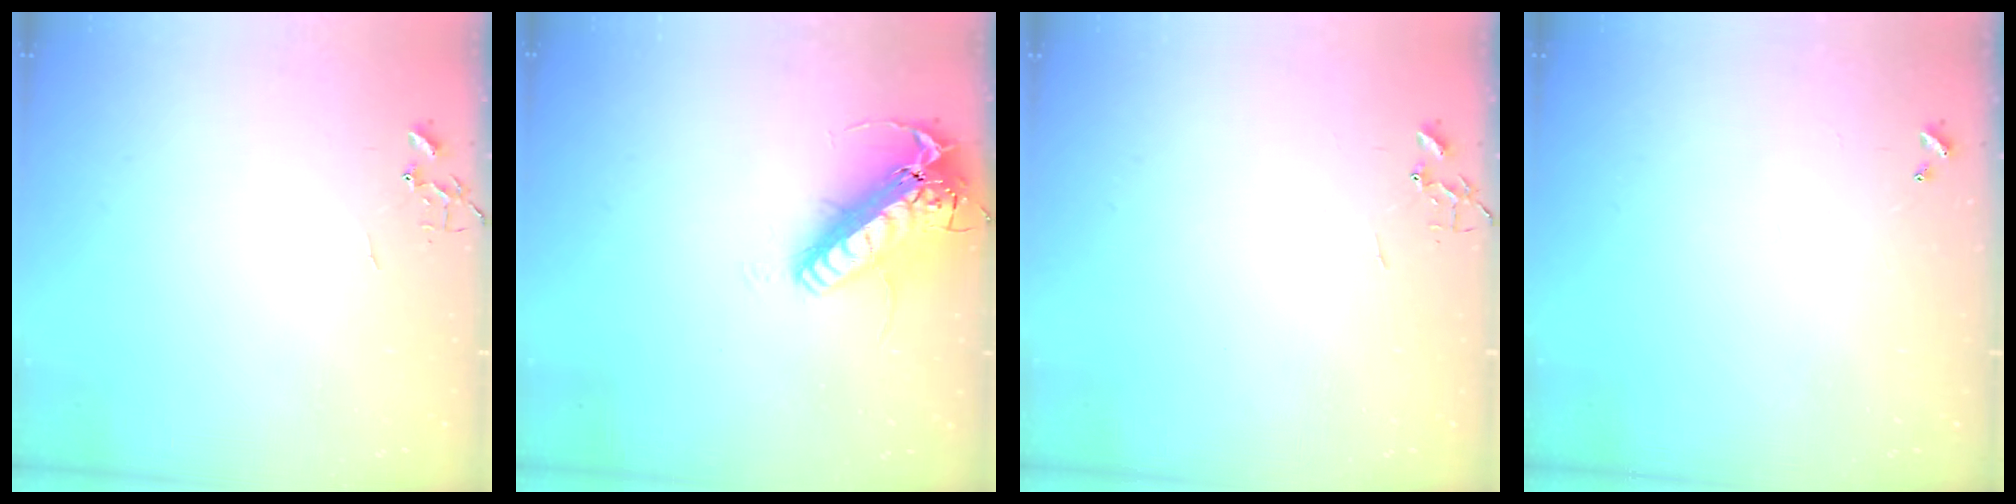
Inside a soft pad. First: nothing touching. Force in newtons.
{"total": 21.1, "press": 20.8, "slide": 3.7}
{"total": 0.0}
{"total": 0.0}